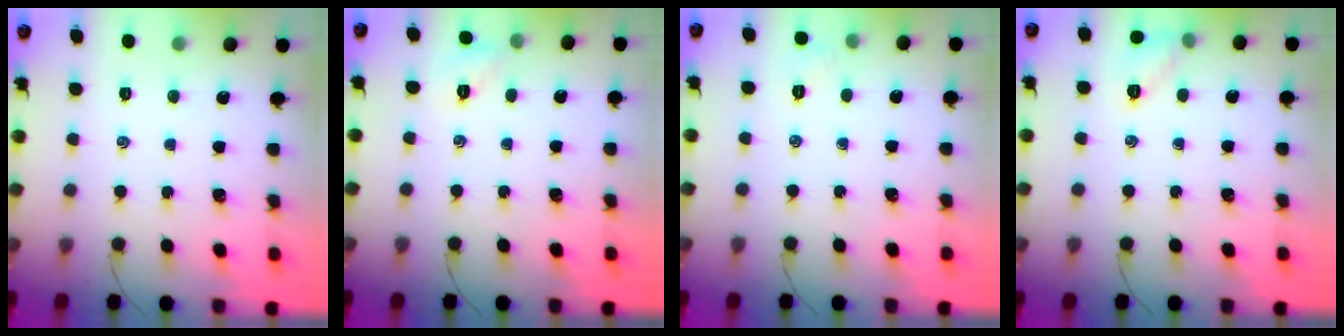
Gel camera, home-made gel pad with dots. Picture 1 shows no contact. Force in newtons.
{"total": 3.3, "press": 3.3, "slide": 0.2}
{"total": 3.8, "press": 3.6, "slide": 1.1}
{"total": 6.9, "press": 6.8, "slide": 1.1}